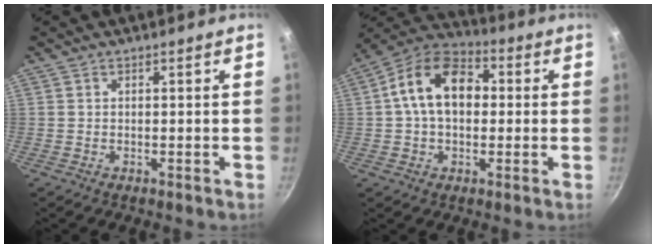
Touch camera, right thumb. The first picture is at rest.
{"total": 13.8, "force": [1.5, 9.3, 10.1], "torque": [-0.137, 0.030, 0.006]}